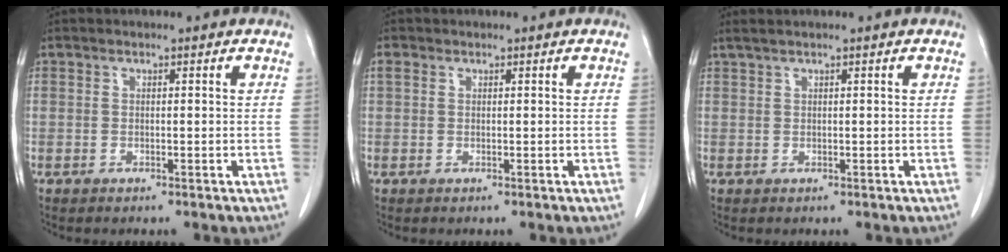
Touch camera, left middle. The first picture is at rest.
{"total": 1.0, "force": [0.5, 0.7, 0.4], "torque": [-0.010, 0.011, 0.010]}
{"total": 1.3, "force": [1.0, -0.1, 0.8], "torque": [-0.020, 0.013, 0.024]}